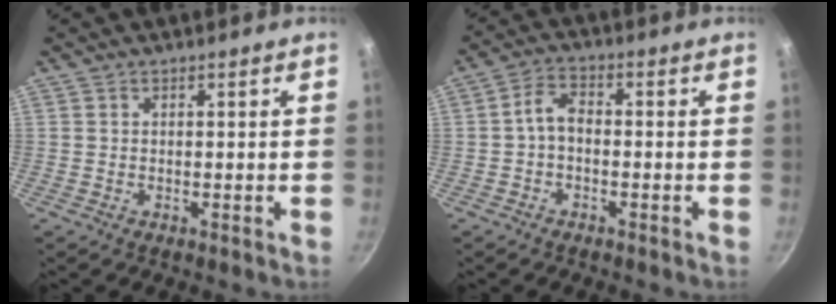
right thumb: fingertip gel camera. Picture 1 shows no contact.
{"total": 4.0, "force": [-0.9, 2.4, 3.1], "torque": [-0.061, 0.024, -0.025]}